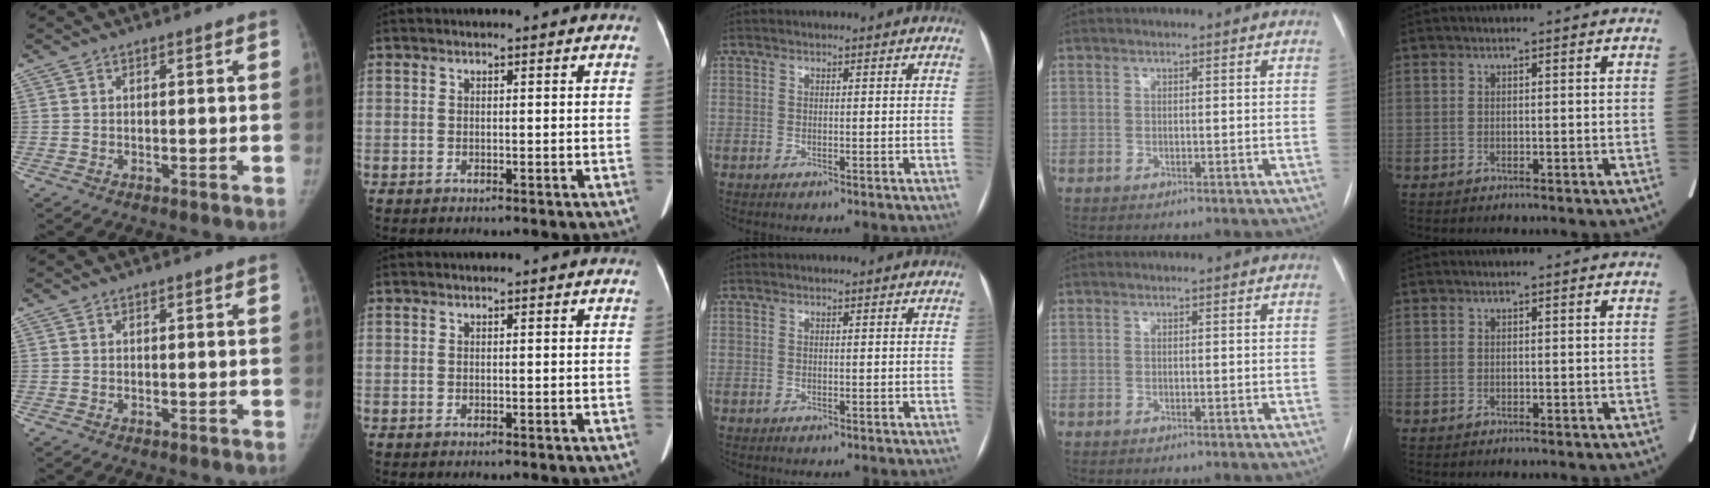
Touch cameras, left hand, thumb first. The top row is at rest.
{}